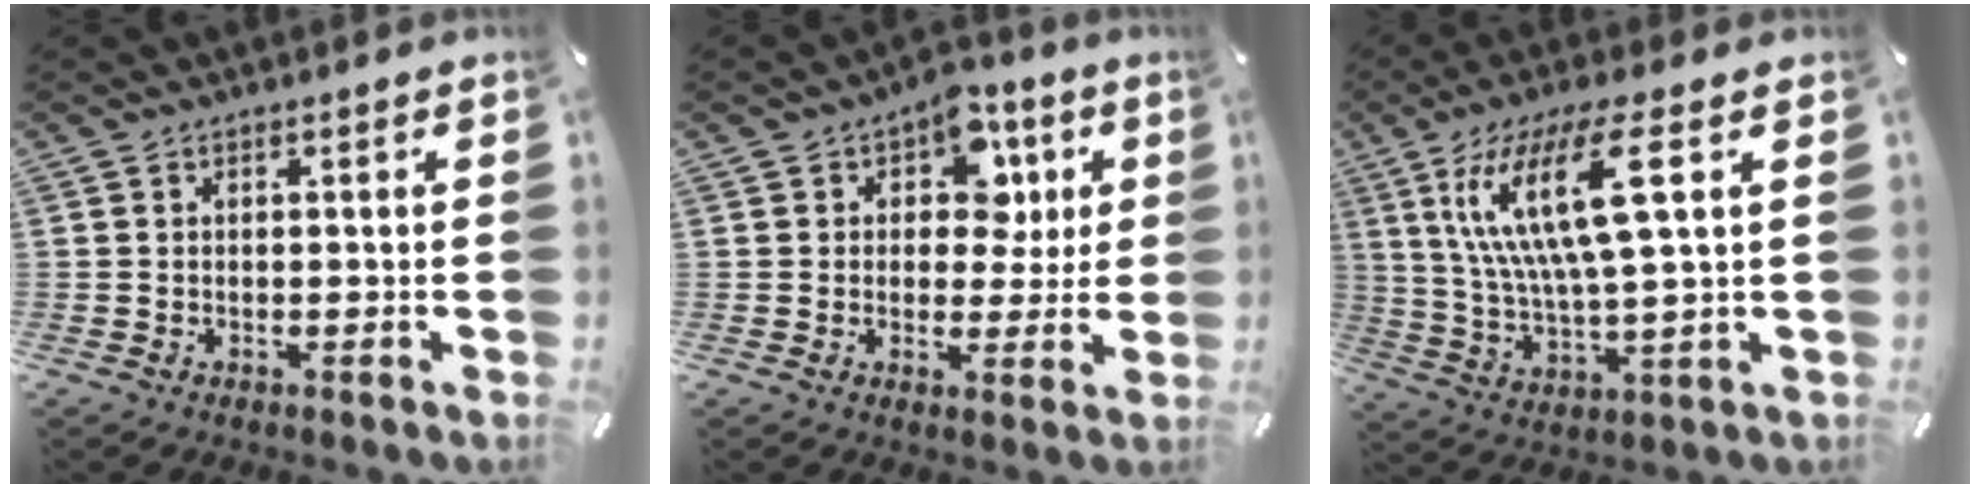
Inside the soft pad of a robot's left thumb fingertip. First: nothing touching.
{"total": 10.5, "force": [3.4, 7.9, 6.0], "torque": [-0.074, -0.011, 0.057]}
{"total": 16.8, "force": [6.0, 4.0, 15.2], "torque": [-0.328, -0.005, 0.090]}